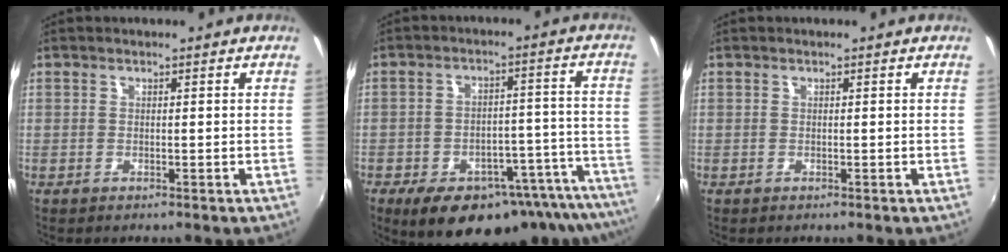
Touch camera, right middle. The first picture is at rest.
{"total": 20.6, "force": [-15.7, 7.5, 10.9], "torque": [-0.151, -0.004, -0.193]}
{"total": 0.0}